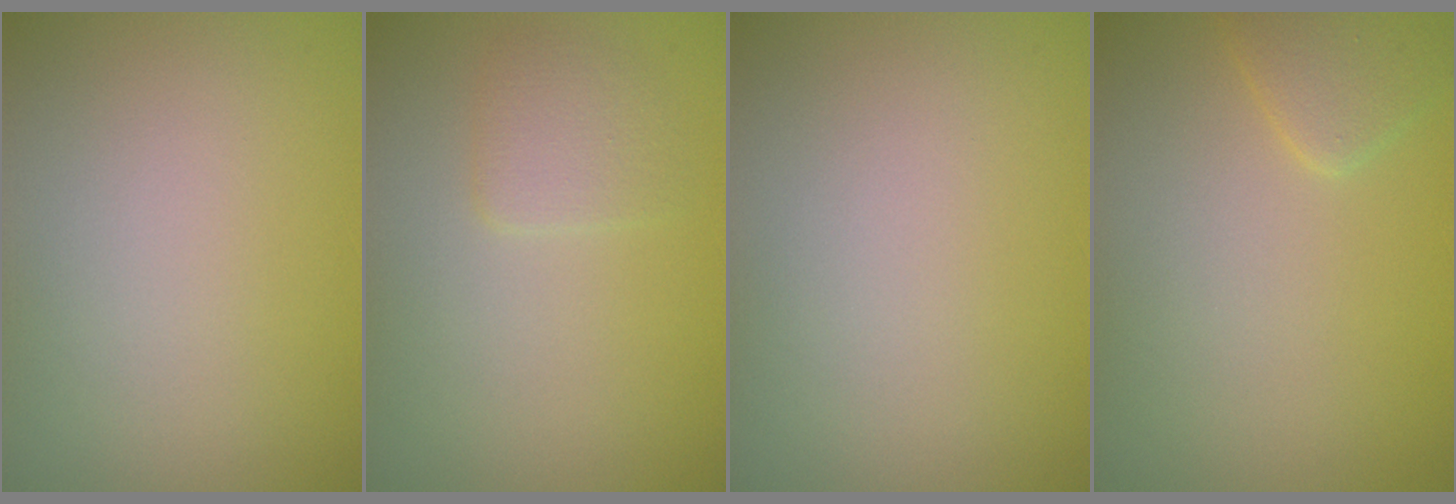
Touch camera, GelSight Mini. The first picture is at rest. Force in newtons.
{"total": 1.4, "press": 1.4, "slide": 0.1}
{"total": 0.0}
{"total": 1.8, "press": 1.8, "slide": 0.1}